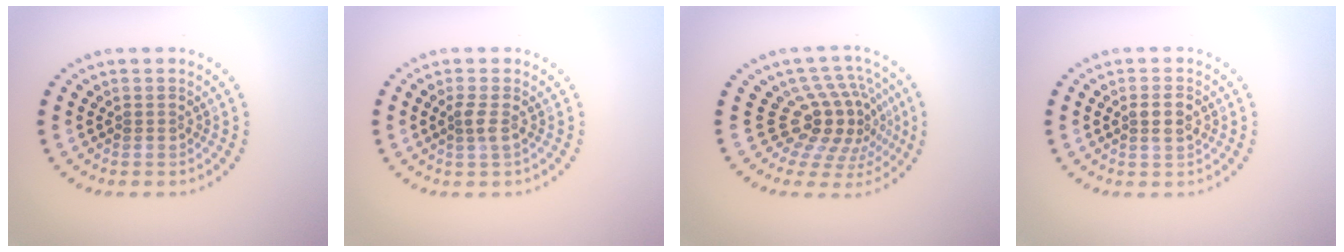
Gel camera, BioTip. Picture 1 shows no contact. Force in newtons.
{"total": 1.3, "press": 1.1, "slide": 0.8}
{"total": 5.0, "press": 3.6, "slide": 3.6}
{"total": 1.7, "press": 1.7, "slide": 0.2}